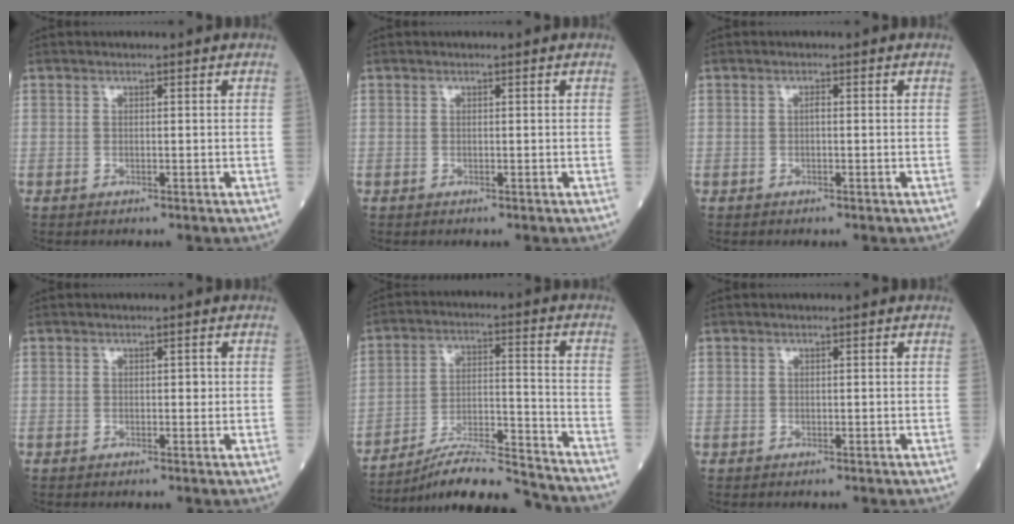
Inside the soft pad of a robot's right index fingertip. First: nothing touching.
{"total": 0.0}
{"total": 0.5, "force": [-0.1, 0.2, 0.5], "torque": [-0.010, 0.002, -0.002]}
{"total": 0.8, "force": [0.1, 0.5, 0.7], "torque": [-0.007, 0.003, 0.004]}
{"total": 16.3, "force": [-15.3, 0.3, 5.6], "torque": [-0.104, 0.010, -0.247]}
{"total": 0.0}